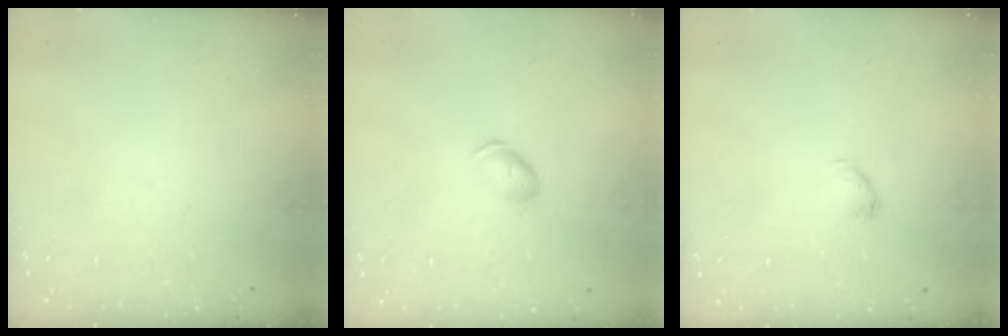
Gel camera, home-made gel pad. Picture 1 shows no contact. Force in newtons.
{"total": 6.2, "press": 6.2, "slide": 0.9}
{"total": 3.1, "press": 3.0, "slide": 0.6}